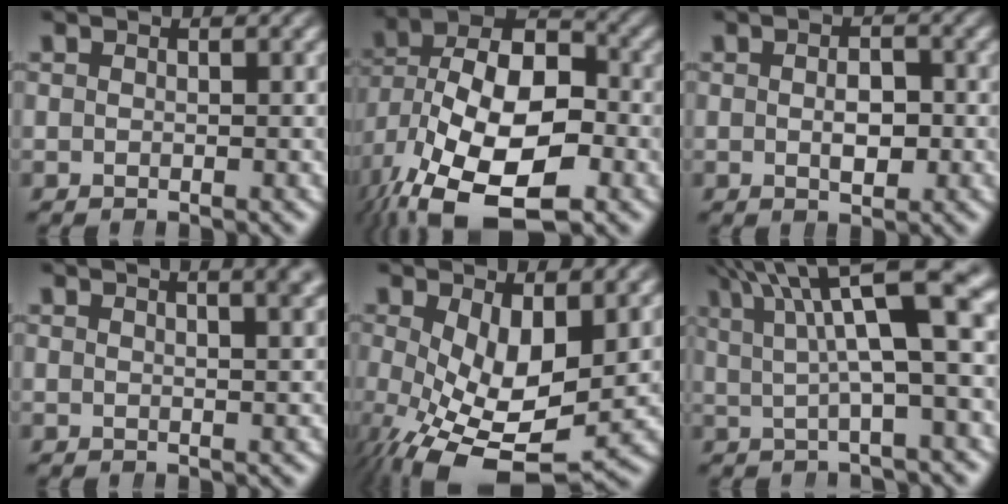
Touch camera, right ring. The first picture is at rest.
{"total": 12.5, "force": [-1.1, 8.2, 9.4], "torque": [-0.177, -0.060, 0.011]}
{"total": 2.3, "force": [-0.1, 1.0, 2.1], "torque": [-0.018, -0.001, -0.002]}
{"total": 4.1, "force": [2.5, 0.6, 3.2], "torque": [-0.021, 0.015, 0.034]}
{"total": 8.5, "force": [-1.8, 4.4, 7.1], "torque": [-0.126, -0.047, -0.002]}
{"total": 8.2, "force": [4.0, 1.8, 7.0], "torque": [-0.078, 0.034, 0.053]}